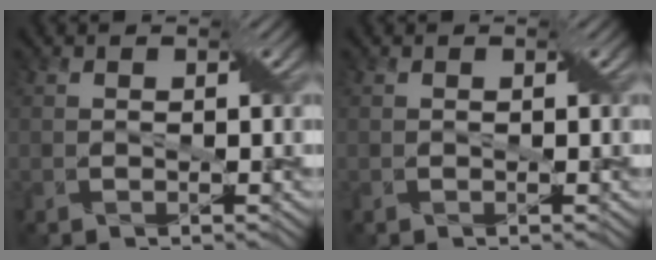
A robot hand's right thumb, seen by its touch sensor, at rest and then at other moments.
{"total": 0.0}